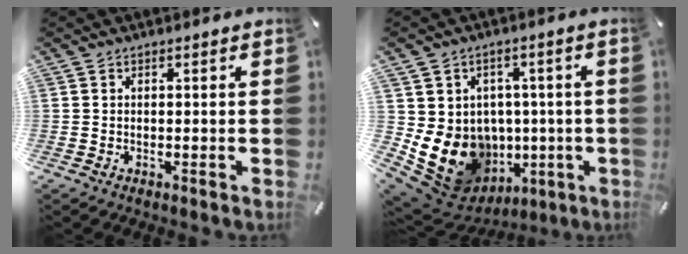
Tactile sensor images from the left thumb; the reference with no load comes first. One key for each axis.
{"total": 13.7, "fx": -2.8, "fy": 12.0, "fz": 6.0, "tx": -0.113, "ty": -0.005, "tz": -0.033}